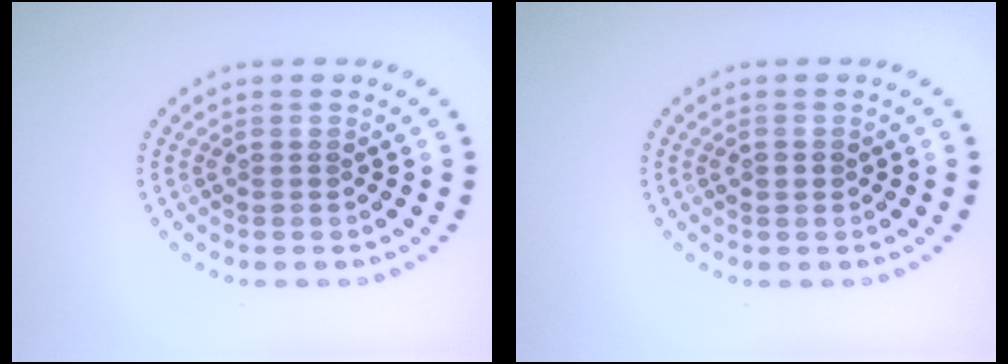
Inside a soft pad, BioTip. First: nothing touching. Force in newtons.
{"total": 1.1, "press": 1.1, "slide": 0.2}